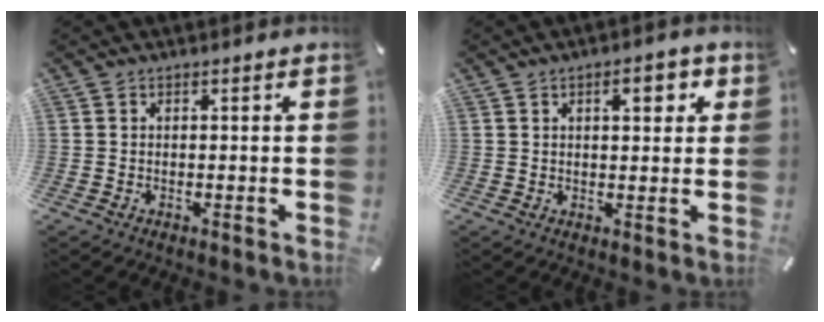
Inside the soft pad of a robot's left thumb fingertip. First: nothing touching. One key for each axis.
{"total": 5.3, "fx": 2.2, "fy": 2.3, "fz": 4.3, "tx": -0.050, "ty": -0.007, "tz": 0.025}